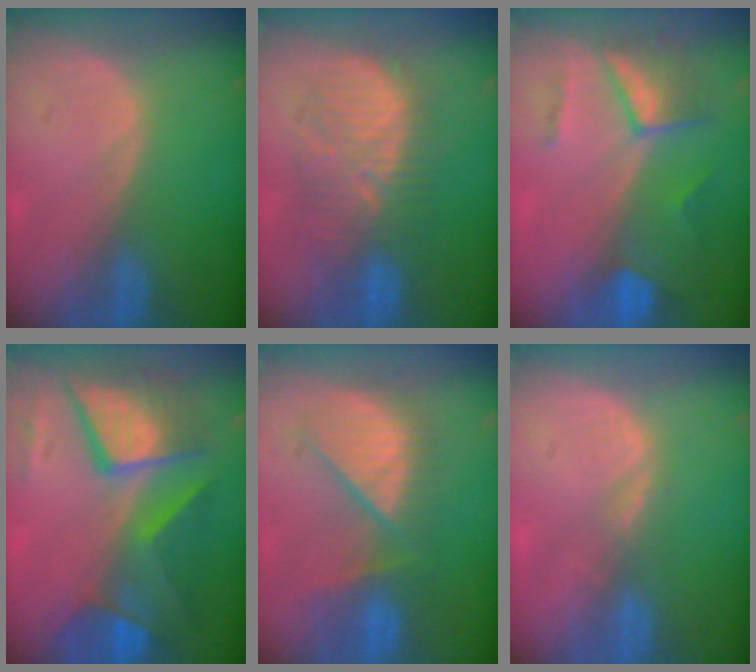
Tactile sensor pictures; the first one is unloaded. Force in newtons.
{"total": 9.4, "press": 9.4, "slide": 1.0}
{"total": 7.4, "press": 6.5, "slide": 3.4}
{"total": 12.0, "press": 11.9, "slide": 1.2}
{"total": 8.8, "press": 8.7, "slide": 1.4}
{"total": 2.3, "press": 1.8, "slide": 1.5}